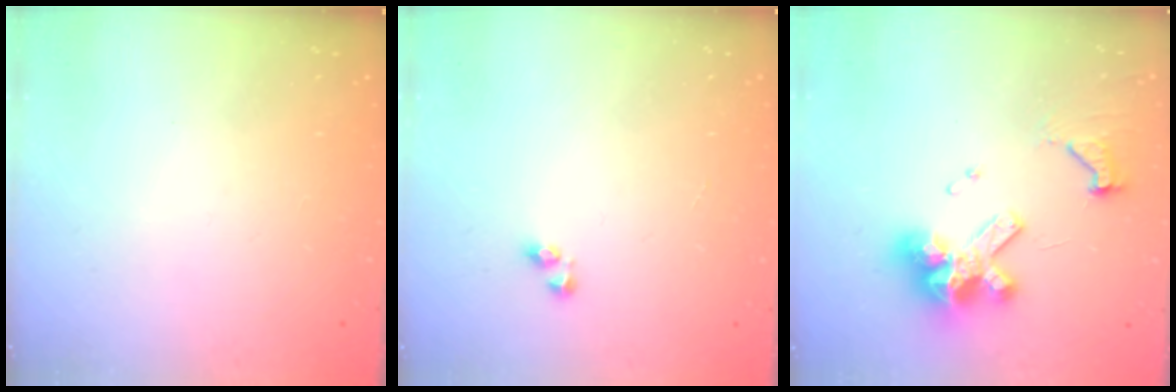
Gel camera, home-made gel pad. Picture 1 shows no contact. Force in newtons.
{"total": 2.9, "press": 2.8, "slide": 0.3}
{"total": 13.0, "press": 12.9, "slide": 1.6}